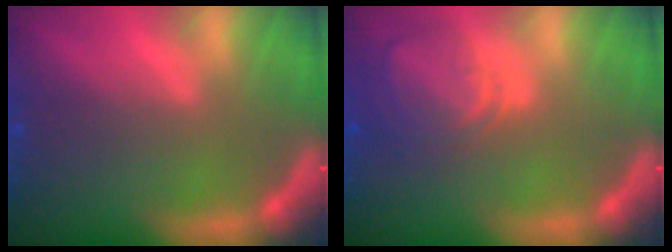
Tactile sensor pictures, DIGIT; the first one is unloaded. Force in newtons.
{"total": 5.0}